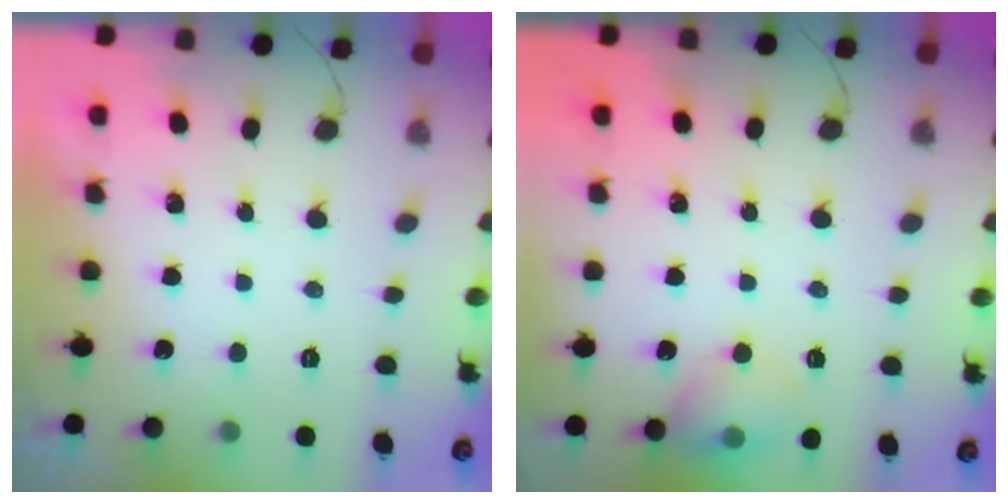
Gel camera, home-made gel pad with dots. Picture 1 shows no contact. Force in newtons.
{"total": 9.2, "press": 9.1, "slide": 1.2}